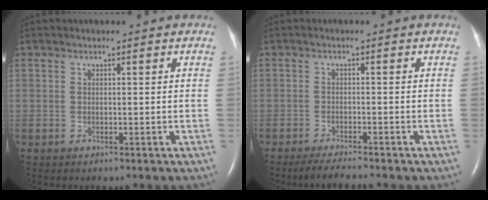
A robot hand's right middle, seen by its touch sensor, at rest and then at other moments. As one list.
[{"total": 3.2, "force": [-2.9, -0.2, 1.4], "torque": [-0.037, -0.016, -0.050]}]